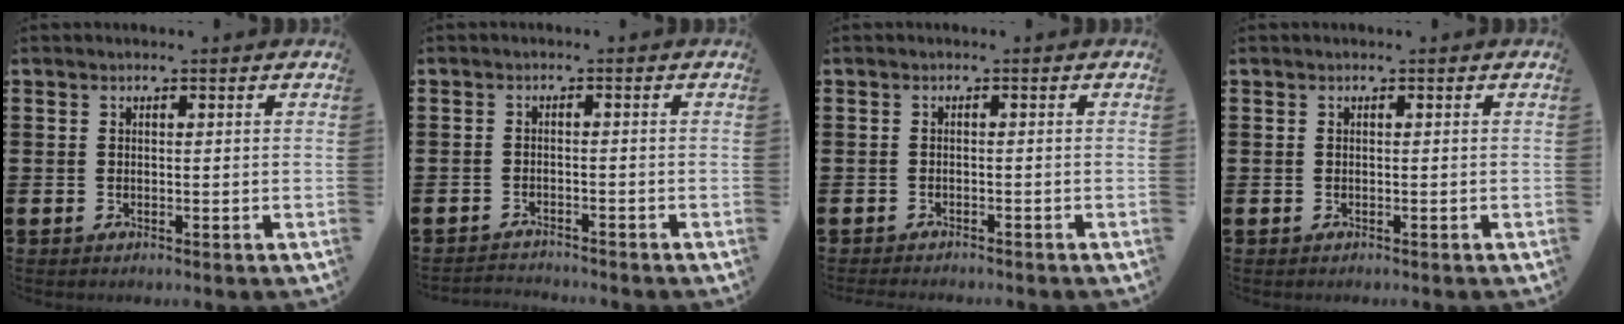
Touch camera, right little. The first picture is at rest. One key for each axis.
{"total": 1.6, "fx": -1.6, "fy": 0.0, "fz": -0.2, "tx": -0.003, "ty": 0.003, "tz": -0.035}
{"total": 0.8, "fx": -0.8, "fy": 0.0, "fz": 0.0, "tx": -0.002, "ty": -0.001, "tz": -0.017}
{"total": 0.0}